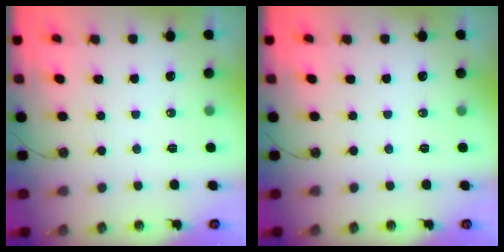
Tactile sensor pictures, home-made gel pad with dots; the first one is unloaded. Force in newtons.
{"total": 0.0}